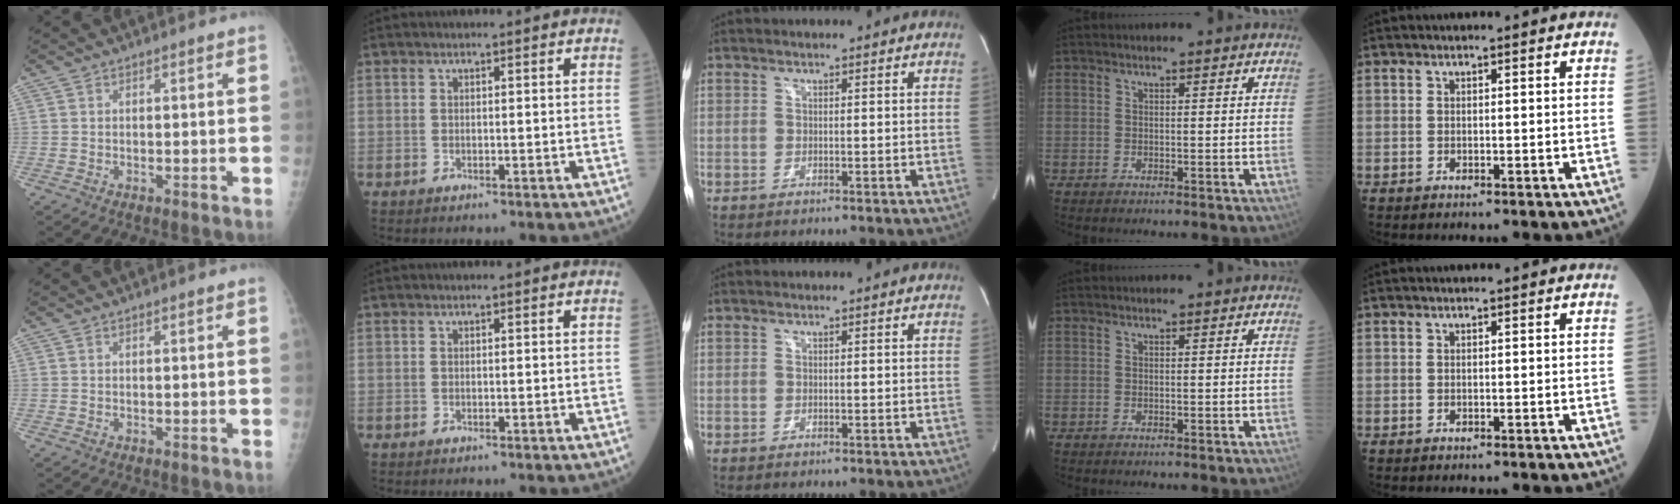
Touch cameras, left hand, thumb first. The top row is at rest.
{}